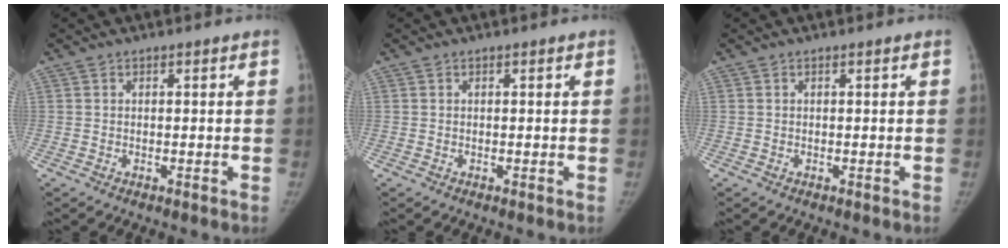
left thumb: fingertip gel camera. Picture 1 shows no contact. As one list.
[{"total": 0.0}, {"total": 0.0}]